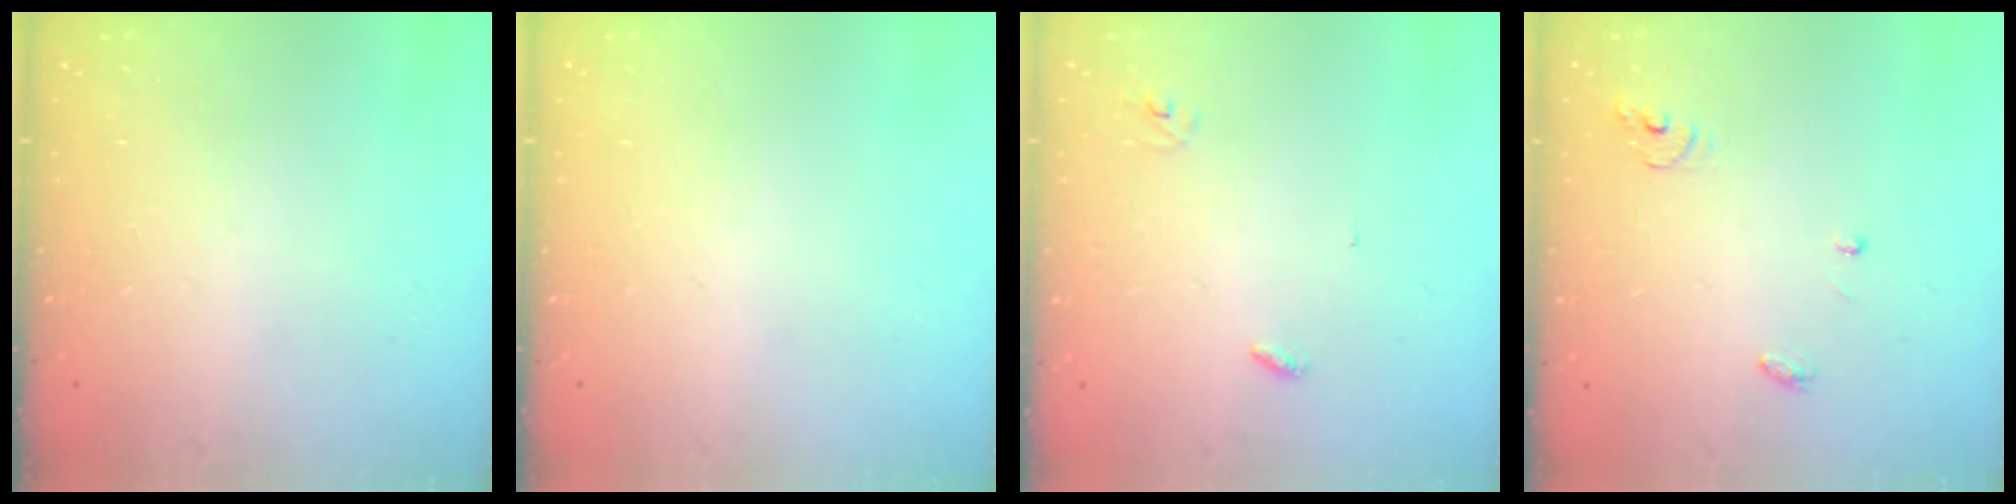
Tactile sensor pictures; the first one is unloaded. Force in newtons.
{"total": 0.0}
{"total": 2.8, "press": 2.8, "slide": 0.3}
{"total": 3.9, "press": 3.9, "slide": 0.2}